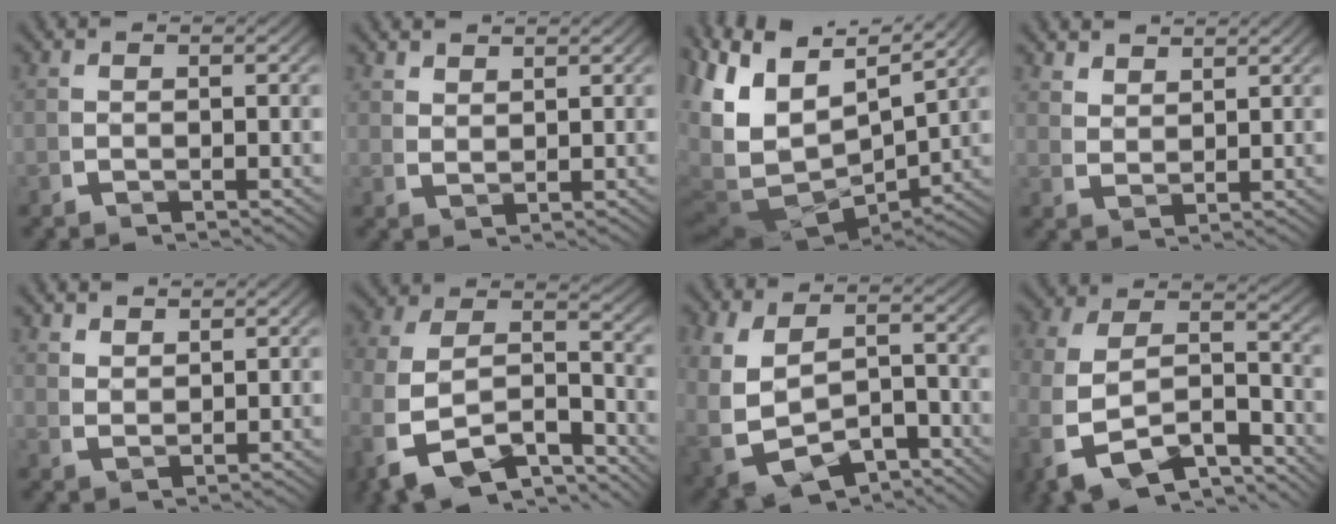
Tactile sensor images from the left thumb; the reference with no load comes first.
{"total": 2.0, "force": [2.0, 0.1, 0.2], "torque": [0.003, 0.002, 0.047]}
{"total": 14.8, "force": [0.8, 10.2, 10.7], "torque": [-0.240, -0.050, 0.034]}
{"total": 2.6, "force": [2.5, 0.5, 0.5], "torque": [-0.003, -0.002, 0.056]}
{"total": 2.3, "force": [2.3, 0.2, 0.3], "torque": [0.000, 0.001, 0.053]}
{"total": 10.8, "force": [-4.2, 7.0, 7.0], "torque": [-0.158, -0.051, -0.052]}
{"total": 8.4, "force": [-3.0, 5.8, 5.3], "torque": [-0.119, -0.045, -0.022]}
{"total": 9.7, "force": [-3.4, 6.0, 6.7], "torque": [-0.148, -0.041, -0.041]}